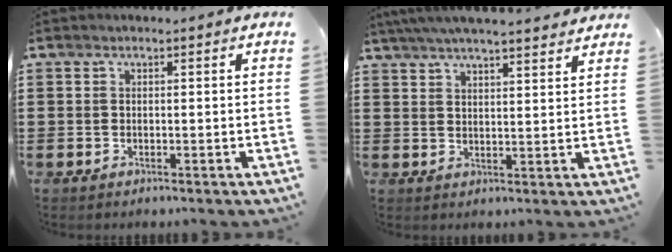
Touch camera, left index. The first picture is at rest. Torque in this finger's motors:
{"motor_torque": [0.69, -0.48, 1.06, 0.21]}